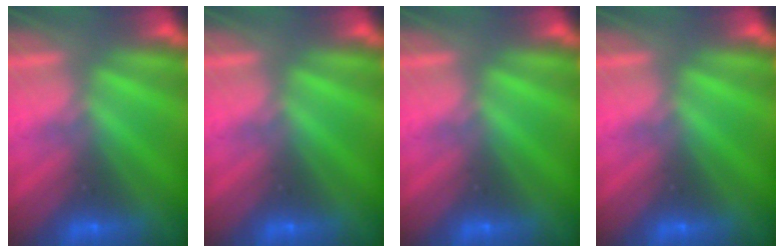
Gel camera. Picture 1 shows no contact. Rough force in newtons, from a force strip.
{"total": 0.0}
{"total": 0.0}
{"total": 0.0}